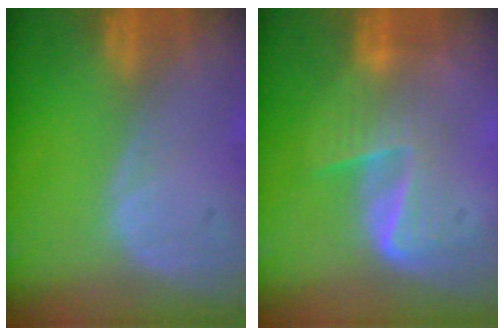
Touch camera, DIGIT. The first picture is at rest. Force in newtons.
{"total": 6.8, "press": 5.7, "slide": 3.8}